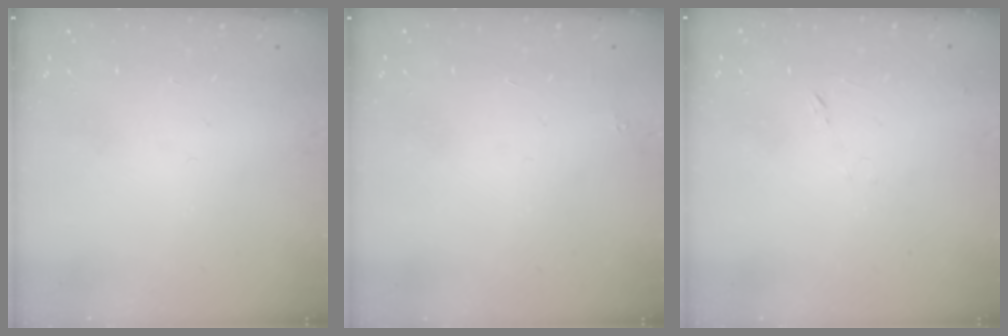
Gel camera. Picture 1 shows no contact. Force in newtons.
{"total": 1.8, "press": 1.7, "slide": 0.1}
{"total": 7.2, "press": 7.1, "slide": 0.6}